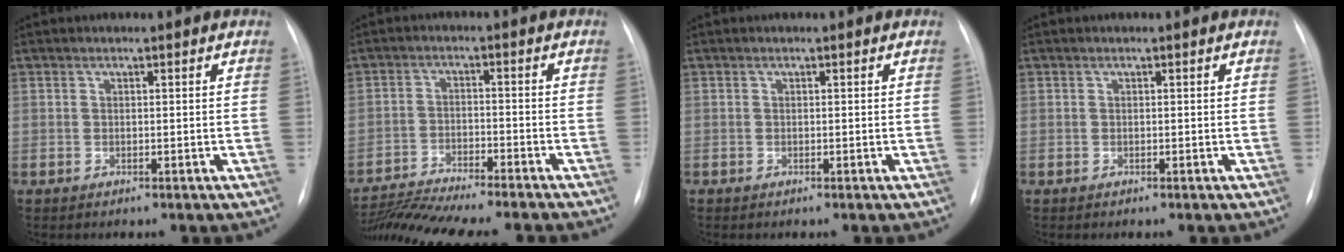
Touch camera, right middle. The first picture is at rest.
{"total": 15.0, "force": [-13.6, 0.2, 6.2], "torque": [-0.106, -0.012, -0.209]}
{"total": 0.0}
{"total": 0.0}